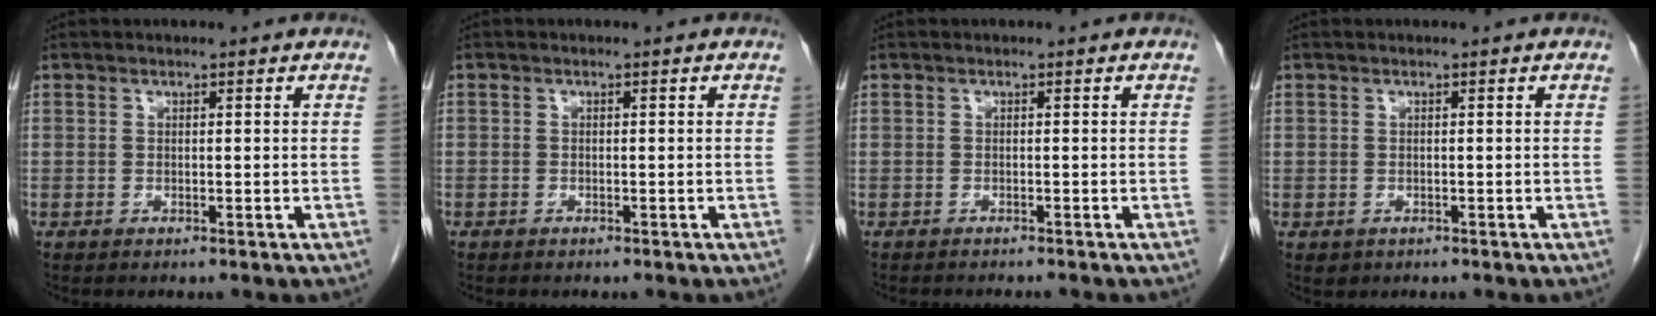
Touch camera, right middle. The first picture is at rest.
{"total": 0.6, "force": [-0.5, 0.4, 0.1], "torque": [-0.005, 0.002, -0.007]}
{"total": 3.4, "force": [-3.2, 0.1, 1.2], "torque": [-0.006, -0.004, -0.041]}
{"total": 0.9, "force": [-0.3, 0.8, 0.2], "torque": [-0.004, 0.003, 0.003]}